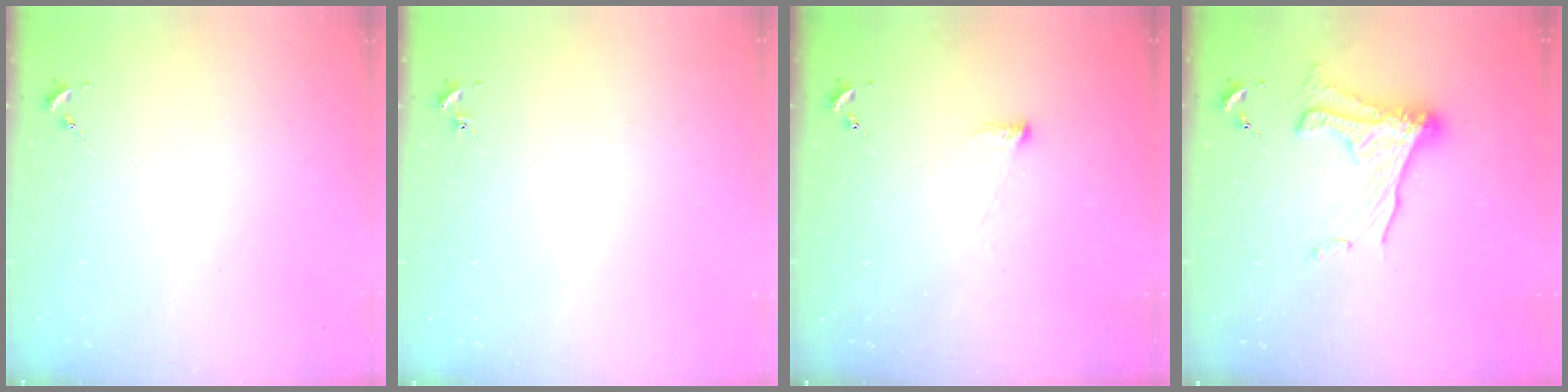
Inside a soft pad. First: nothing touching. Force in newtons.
{"total": 0.6, "press": 0.6, "slide": 0.1}
{"total": 3.3, "press": 3.2, "slide": 0.5}
{"total": 15.4, "press": 15.4, "slide": 1.3}